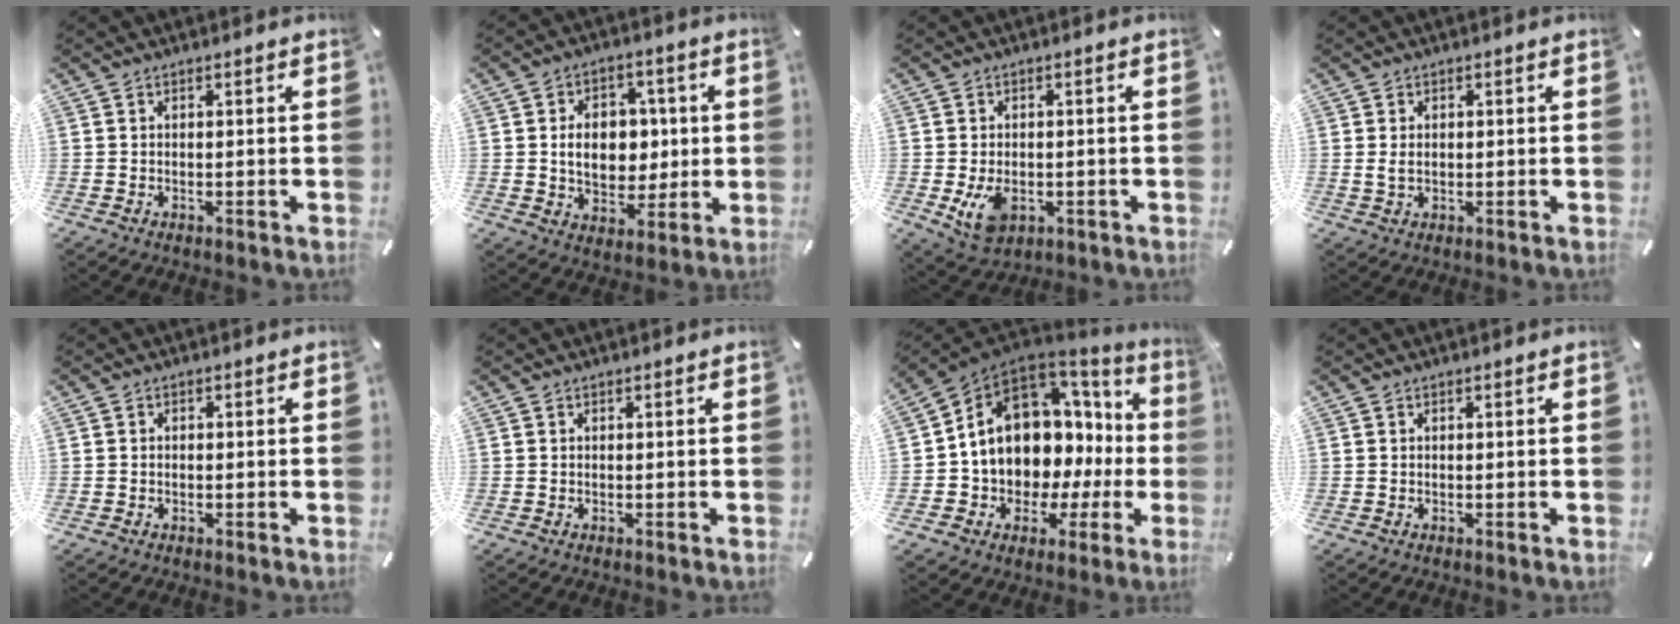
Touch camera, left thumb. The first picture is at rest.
{"total": 11.4, "force": [0.6, 9.0, 7.0], "torque": [-0.109, 0.012, 0.014]}
{"total": 6.3, "force": [-1.1, 4.6, 4.2], "torque": [-0.077, -0.001, -0.021]}
{"total": 2.4, "force": [0.2, 1.8, 1.5], "torque": [-0.031, 0.006, 0.003]}
{"total": 0.7, "force": [-0.3, 0.6, 0.2], "torque": [-0.002, 0.004, -0.008]}
{"total": 0.0}
{"total": 13.1, "force": [3.3, 10.5, 7.1], "torque": [-0.115, -0.046, 0.069]}
{"total": 0.0}